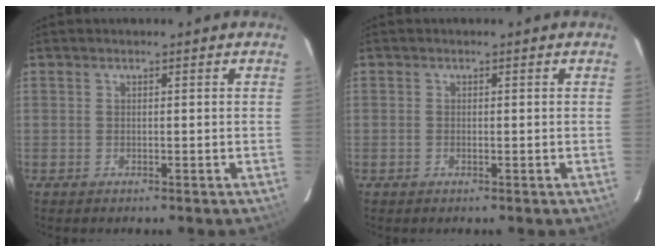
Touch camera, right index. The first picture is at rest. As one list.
[{"total": 0.6, "force": [-0.2, 0.3, 0.5], "torque": [-0.010, 0.001, -0.005]}]